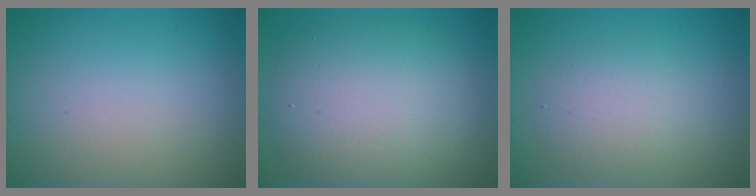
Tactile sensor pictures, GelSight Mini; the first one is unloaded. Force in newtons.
{"total": 7.5, "press": 7.5, "slide": 0.4}
{"total": 2.9, "press": 2.9, "slide": 0.2}